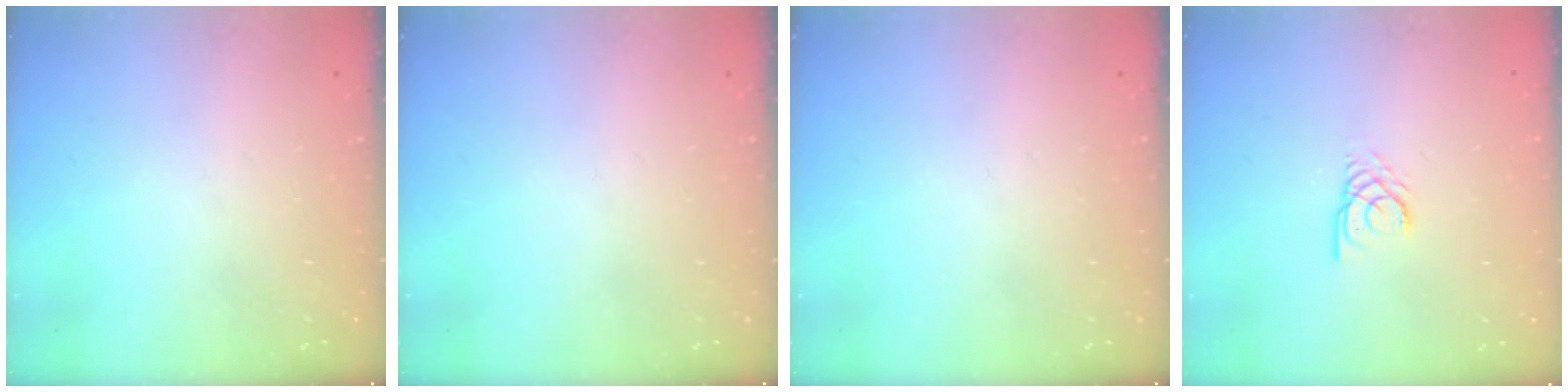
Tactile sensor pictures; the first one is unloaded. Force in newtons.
{"total": 0.0}
{"total": 0.0}
{"total": 2.7, "press": 2.7, "slide": 0.2}